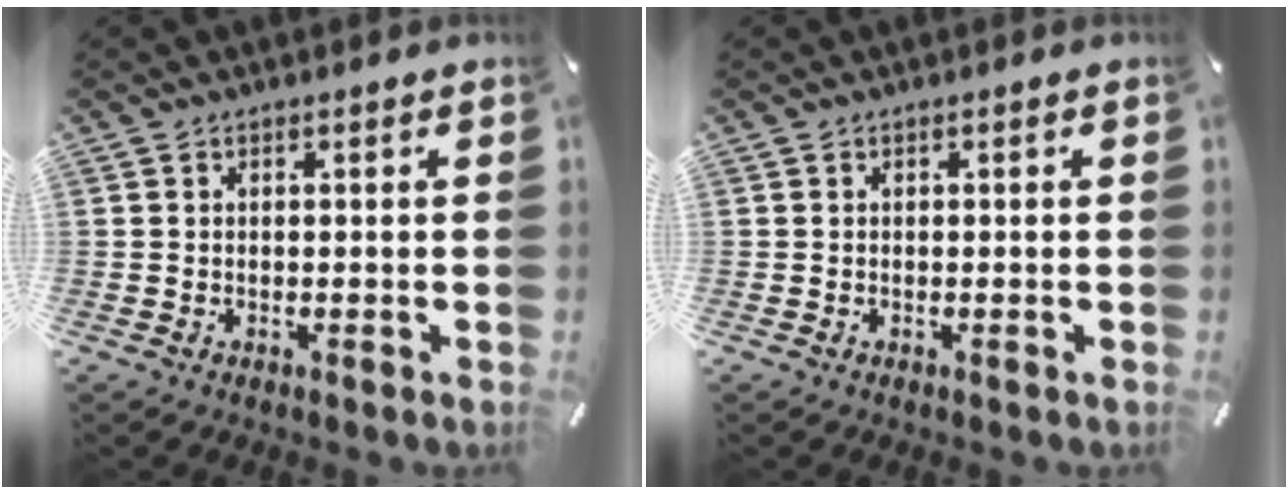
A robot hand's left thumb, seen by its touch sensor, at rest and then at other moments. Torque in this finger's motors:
{"motor_torque": [0.04, 0.04, -0.01, 0.01, -0.01]}